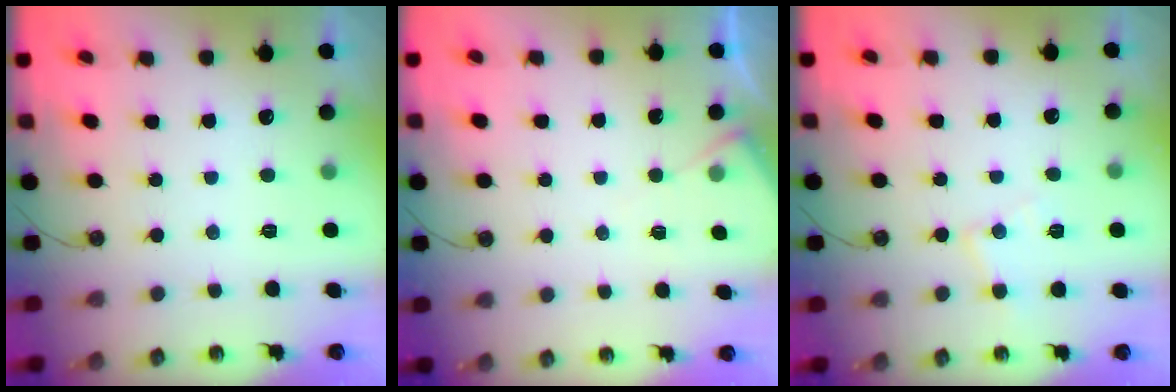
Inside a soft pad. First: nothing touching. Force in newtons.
{"total": 4.9, "press": 4.8, "slide": 0.6}
{"total": 7.4, "press": 7.4, "slide": 0.5}